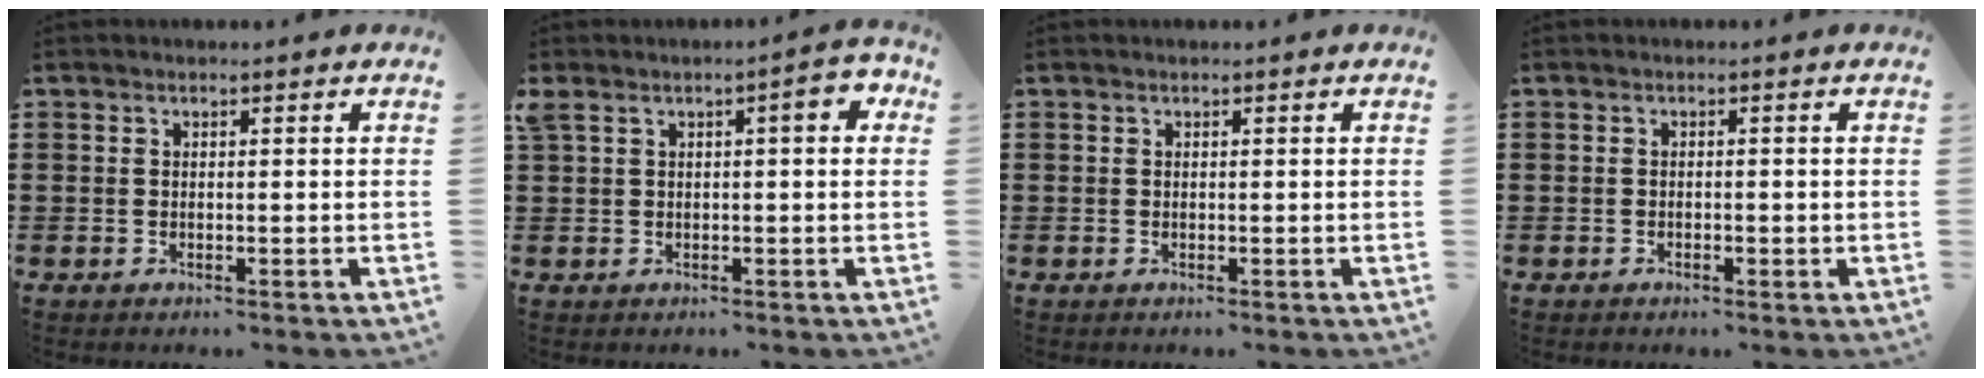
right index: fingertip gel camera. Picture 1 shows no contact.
{"total": 5.1, "force": [1.3, 1.5, 4.6], "torque": [-0.076, 0.001, 0.017]}
{"total": 0.0}
{"total": 0.8, "force": [-0.5, 0.3, 0.6], "torque": [-0.014, -0.004, -0.008]}